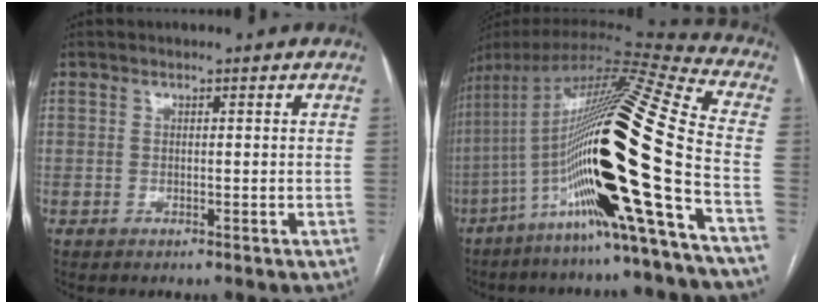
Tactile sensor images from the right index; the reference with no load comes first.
{"total": 27.1, "force": [-8.2, -0.2, 25.8], "torque": [-0.463, -0.012, -0.151]}